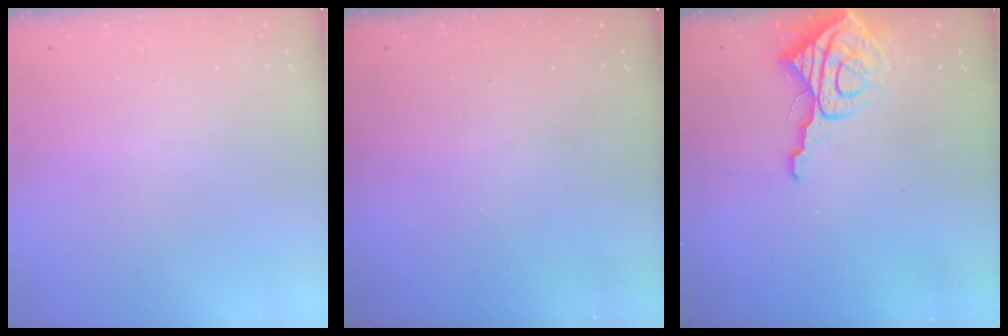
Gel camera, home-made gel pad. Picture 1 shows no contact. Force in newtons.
{"total": 0.0}
{"total": 8.4, "press": 8.3, "slide": 1.0}